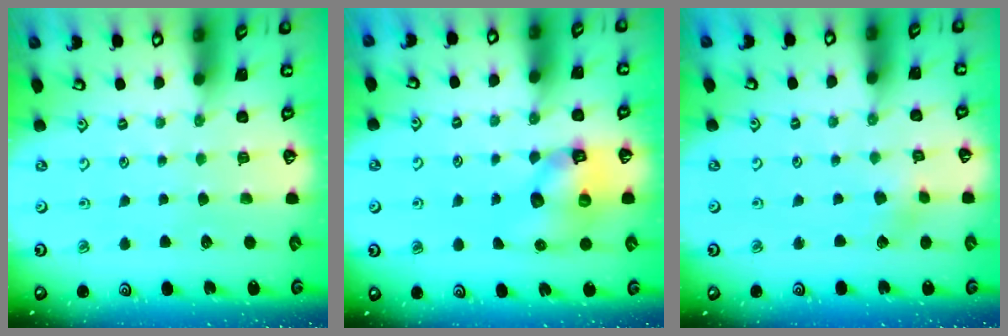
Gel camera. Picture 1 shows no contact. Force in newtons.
{"total": 9.4, "press": 9.3, "slide": 1.5}
{"total": 2.5, "press": 2.4, "slide": 0.2}